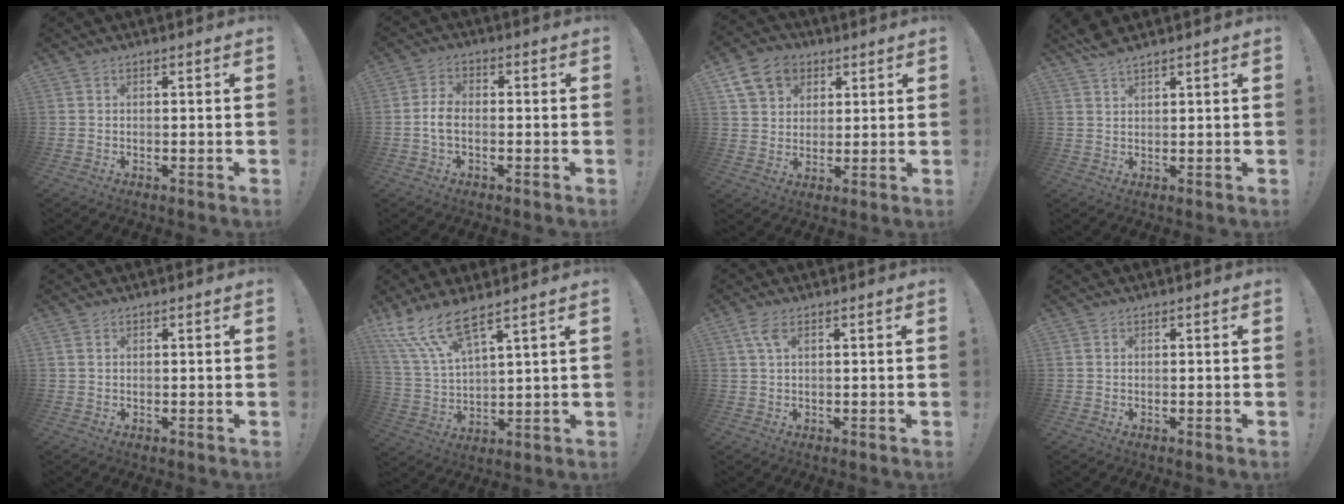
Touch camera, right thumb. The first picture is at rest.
{"total": 5.0, "force": [-1.1, 2.5, 4.2], "torque": [-0.088, 0.003, -0.020]}
{"total": 12.3, "force": [5.5, 9.5, 5.5], "torque": [-0.080, -0.019, 0.111]}
{"total": 3.7, "force": [3.3, 0.3, 1.5], "torque": [-0.035, -0.014, 0.061]}
{"total": 0.9, "force": [0.4, 0.6, 0.5], "torque": [-0.012, 0.003, 0.009]}
{"total": 11.8, "force": [9.1, 2.5, 7.1], "torque": [-0.149, -0.048, 0.166]}
{"total": 3.7, "force": [1.5, 1.2, 3.1], "torque": [-0.064, 0.000, 0.028]}
{"total": 0.0}